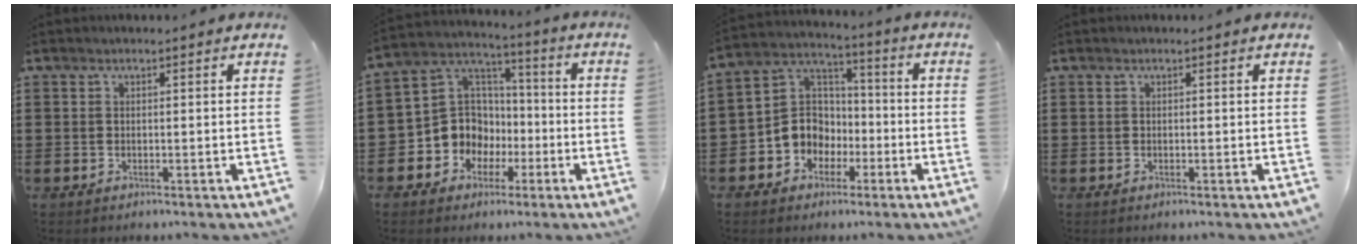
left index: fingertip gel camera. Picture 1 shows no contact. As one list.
[{"total": 9.7, "force": [-2.7, 9.0, 2.4], "torque": [-0.099, 0.003, -0.050]}, {"total": 7.8, "force": [-2.4, 7.2, 1.7], "torque": [-0.070, 0.009, -0.049]}, {"total": 0.0}]